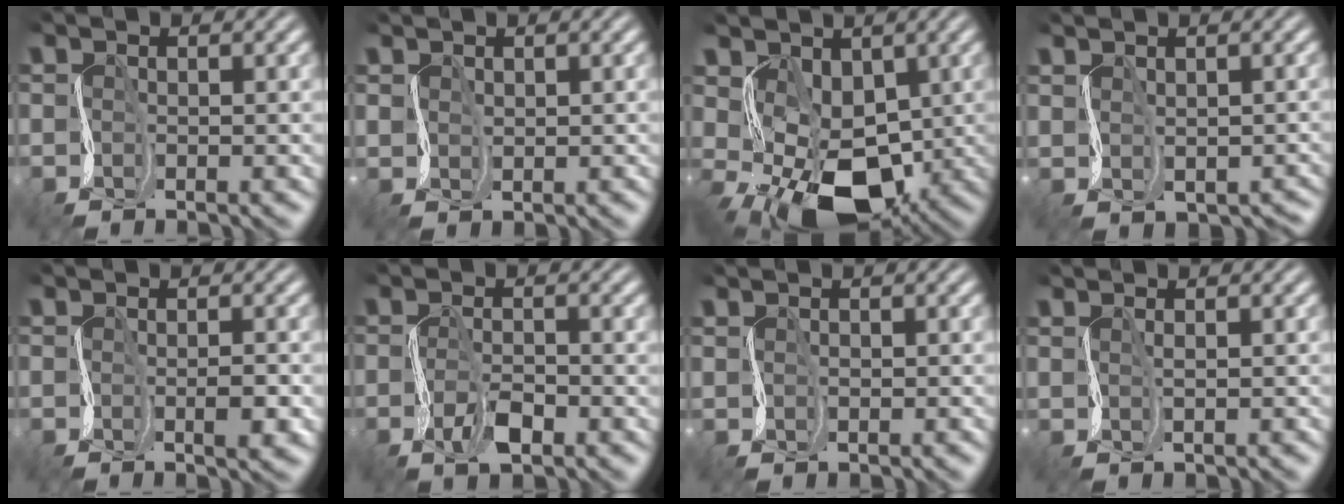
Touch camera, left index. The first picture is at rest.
{"total": 1.4, "force": [1.1, 0.7, -0.5], "torque": [0.007, 0.006, 0.023]}
{"total": 6.9, "force": [0.0, 5.1, 4.6], "torque": [-0.079, -0.018, 0.006]}
{"total": 1.7, "force": [0.8, 1.5, 0.3], "torque": [-0.001, -0.007, 0.025]}
{"total": 1.8, "force": [-0.4, 0.6, 1.7], "torque": [-0.029, 0.001, -0.007]}
{"total": 2.2, "force": [-0.7, 1.0, 1.8], "torque": [-0.042, 0.002, -0.014]}
{"total": 0.5, "force": [0.5, 0.2, -0.2], "torque": [0.006, 0.003, 0.009]}
{"total": 1.0, "force": [0.9, -0.3, -0.3], "torque": [0.004, 0.003, 0.018]}